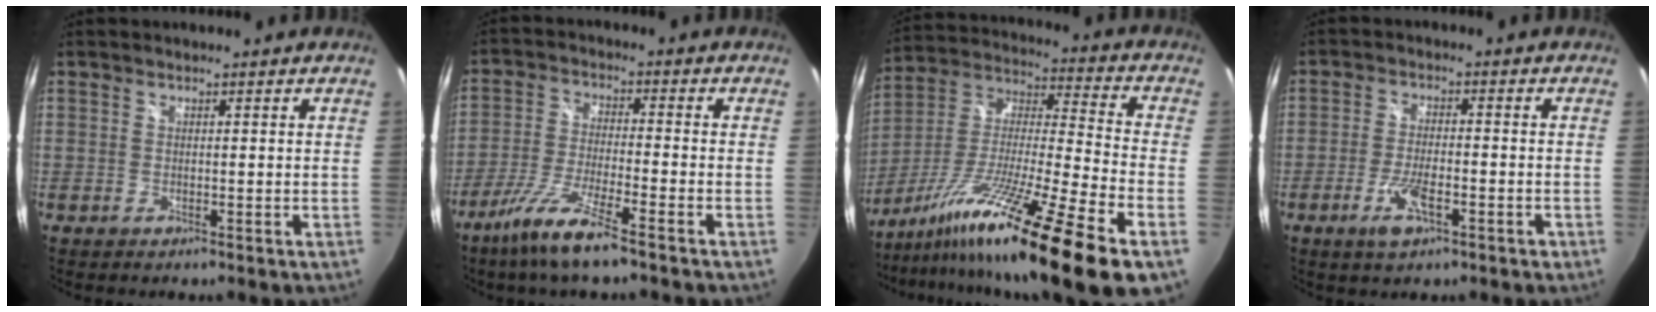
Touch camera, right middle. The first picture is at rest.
{"total": 9.3, "force": [-6.4, 0.0, 6.7], "torque": [-0.147, -0.016, -0.123]}
{"total": 24.7, "force": [-15.2, -0.7, 19.5], "torque": [-0.318, -0.055, -0.269]}
{"total": 6.1, "force": [-3.1, 2.1, 4.8], "torque": [-0.105, -0.007, -0.055]}